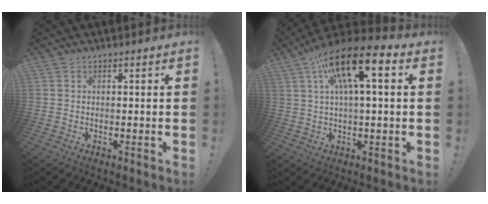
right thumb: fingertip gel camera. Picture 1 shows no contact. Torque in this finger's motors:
{"motor_torque": [1.07, 2.71, 0.31, 0.19, 0.15]}